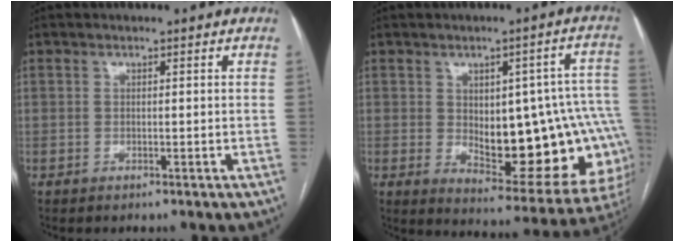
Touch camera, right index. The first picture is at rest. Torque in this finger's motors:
{"motor_torque": [1.51, -0.63, 0.35, 0.06]}